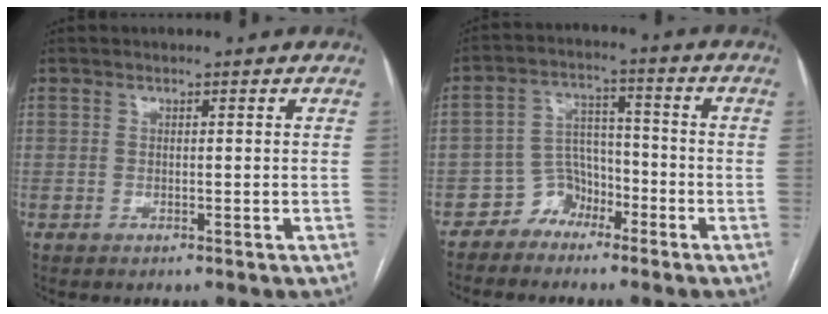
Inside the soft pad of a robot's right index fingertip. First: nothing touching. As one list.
[{"total": 5.3, "force": [-3.7, 3.6, 0.8], "torque": [-0.006, 0.017, -0.065]}]